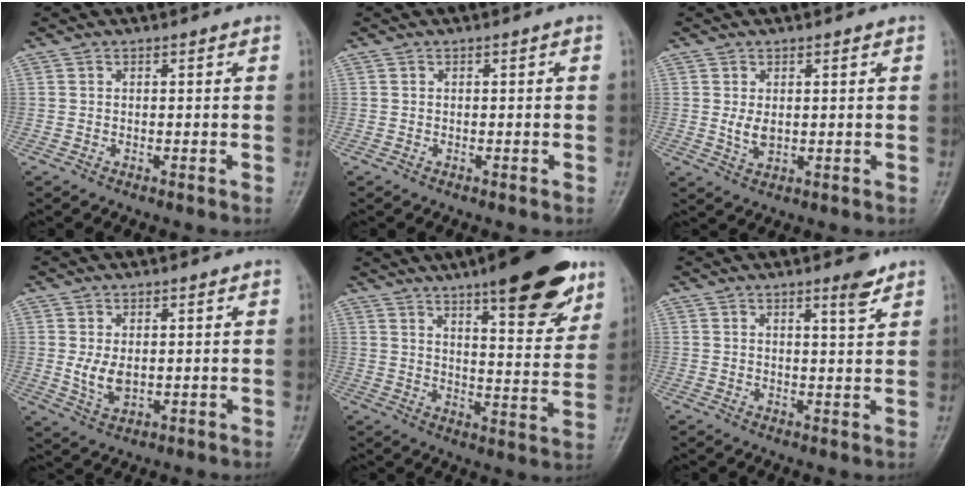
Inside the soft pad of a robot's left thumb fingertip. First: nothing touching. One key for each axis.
{"total": 0.0}
{"total": 3.3, "fx": 0.9, "fy": 2.0, "fz": 2.5, "tx": -0.038, "ty": -0.012, "tz": 0.021}
{"total": 4.7, "fx": 0.8, "fy": 2.9, "fz": 3.5, "tx": -0.058, "ty": -0.015, "tz": 0.023}
{"total": 19.4, "fx": 12.2, "fy": 5.3, "fz": 14.2, "tx": -0.164, "ty": -0.056, "tz": 0.176}
{"total": 3.9, "fx": 2.8, "fy": 0.6, "fz": 2.6, "tx": -0.034, "ty": -0.022, "tz": 0.041}